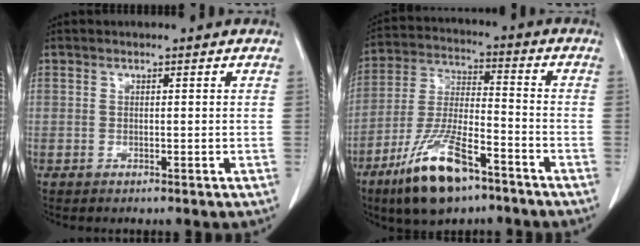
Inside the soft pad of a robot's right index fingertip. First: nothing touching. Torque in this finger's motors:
{"motor_torque": [1.16, -0.98, 0.61, 0.18]}